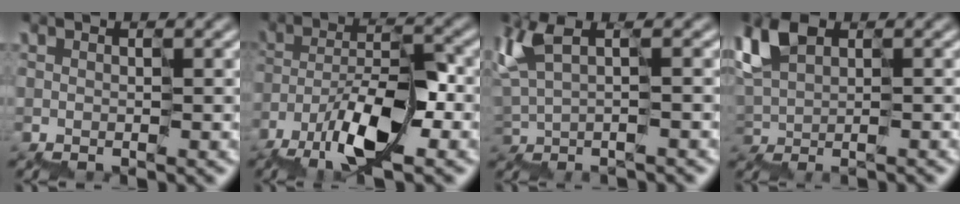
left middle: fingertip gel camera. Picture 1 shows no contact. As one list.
[{"total": 6.7, "force": [-4.2, 1.9, 4.8], "torque": [-0.083, 0.014, -0.082]}, {"total": 3.3, "force": [0.0, 1.0, 3.1], "torque": [-0.071, 0.002, 0.000]}, {"total": 3.7, "force": [0.4, 2.1, 3.0], "torque": [-0.061, 0.008, 0.001]}]